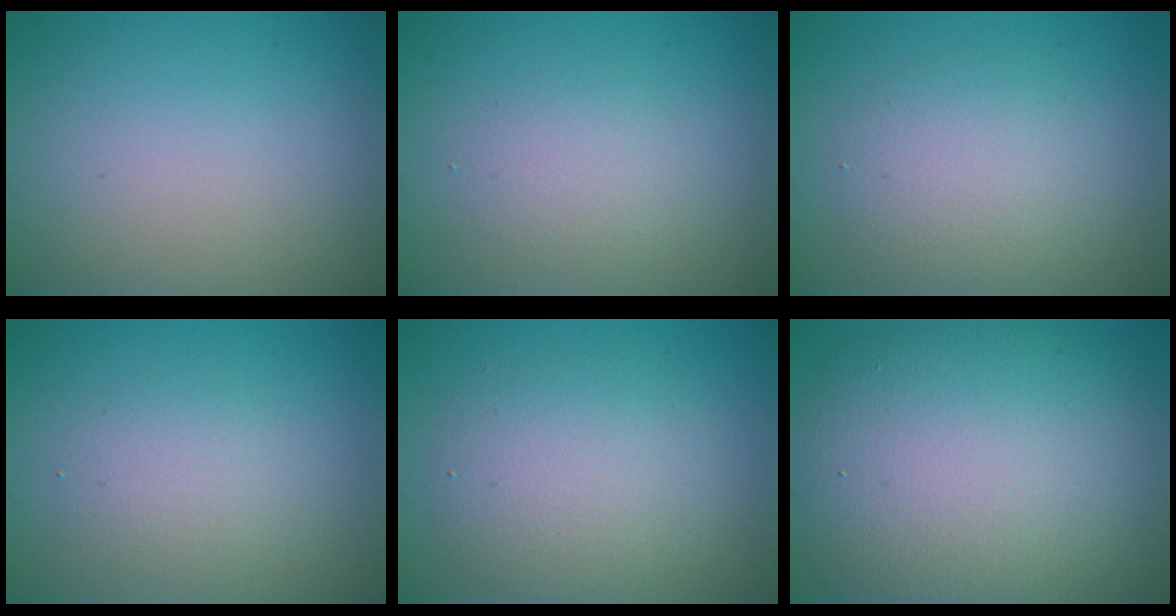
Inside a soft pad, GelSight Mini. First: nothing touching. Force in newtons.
{"total": 2.0, "press": 2.0, "slide": 0.1}
{"total": 3.5, "press": 3.5, "slide": 0.2}
{"total": 2.4, "press": 2.4, "slide": 0.1}
{"total": 4.7, "press": 4.7, "slide": 0.2}
{"total": 13.0, "press": 13.0, "slide": 0.6}